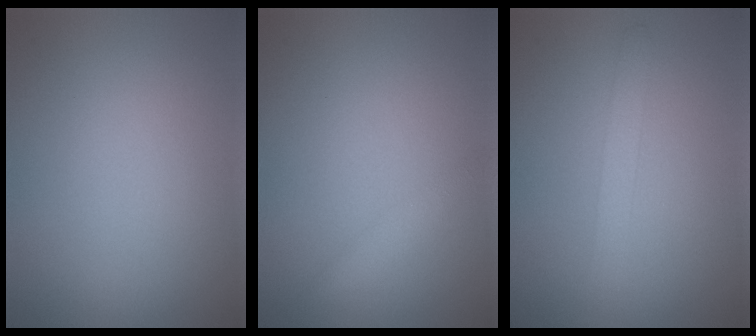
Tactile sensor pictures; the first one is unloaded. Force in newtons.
{"total": 1.5, "press": 1.5, "slide": 0.0}
{"total": 1.5, "press": 1.4, "slide": 0.1}